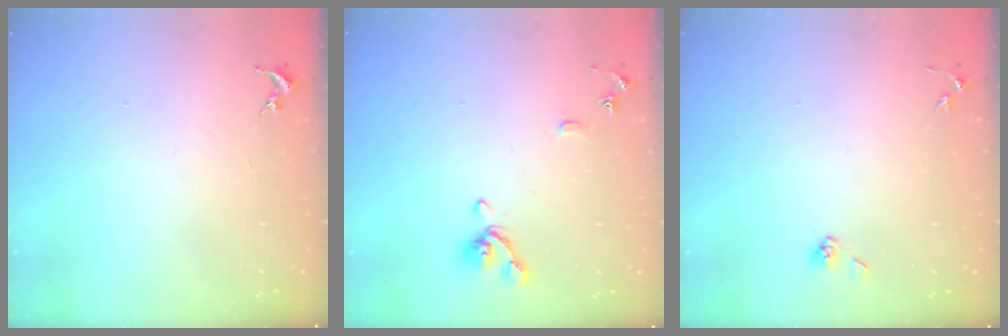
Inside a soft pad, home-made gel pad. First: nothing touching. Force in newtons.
{"total": 9.9, "press": 9.8, "slide": 1.3}
{"total": 4.2, "press": 3.9, "slide": 1.6}